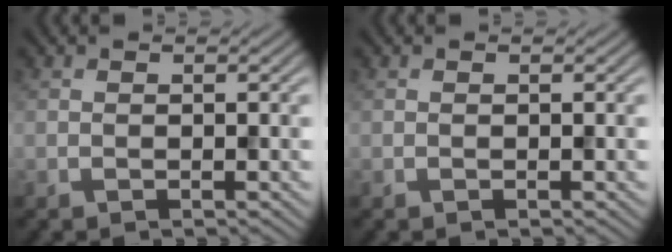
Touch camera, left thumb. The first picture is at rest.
{"total": 0.0}